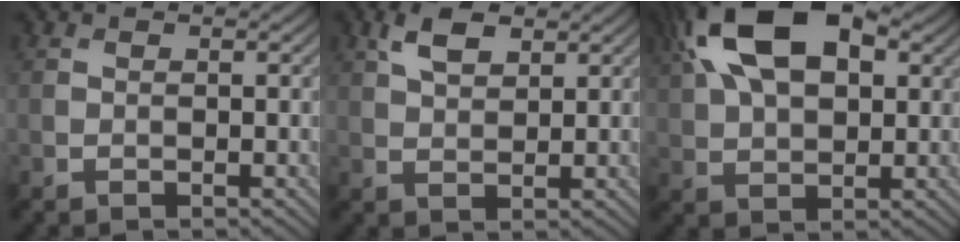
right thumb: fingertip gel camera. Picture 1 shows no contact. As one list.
[{"total": 4.3, "force": [2.4, 2.1, 2.9], "torque": [-0.069, 0.005, 0.046]}, {"total": 16.5, "force": [6.5, 8.9, 12.2], "torque": [-0.244, 0.045, 0.092]}]